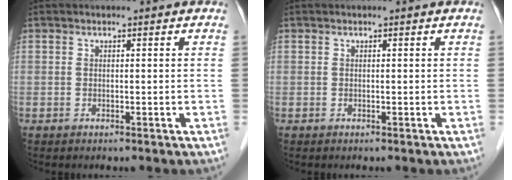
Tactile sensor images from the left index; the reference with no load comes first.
{"total": 0.0}